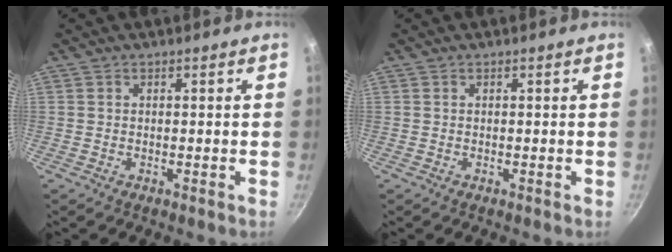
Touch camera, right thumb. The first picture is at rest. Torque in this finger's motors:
{"motor_torque": [0.00, 0.00, 0.01, 0.00, 0.00]}